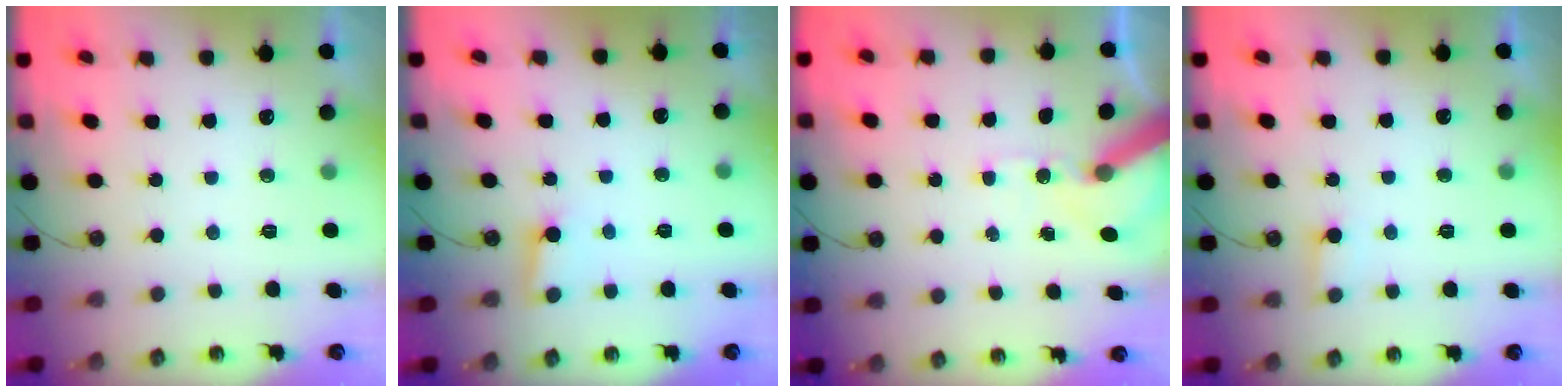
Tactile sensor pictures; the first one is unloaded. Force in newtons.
{"total": 2.6, "press": 2.6, "slide": 0.3}
{"total": 11.2, "press": 11.1, "slide": 1.7}
{"total": 5.1, "press": 5.1, "slide": 0.4}